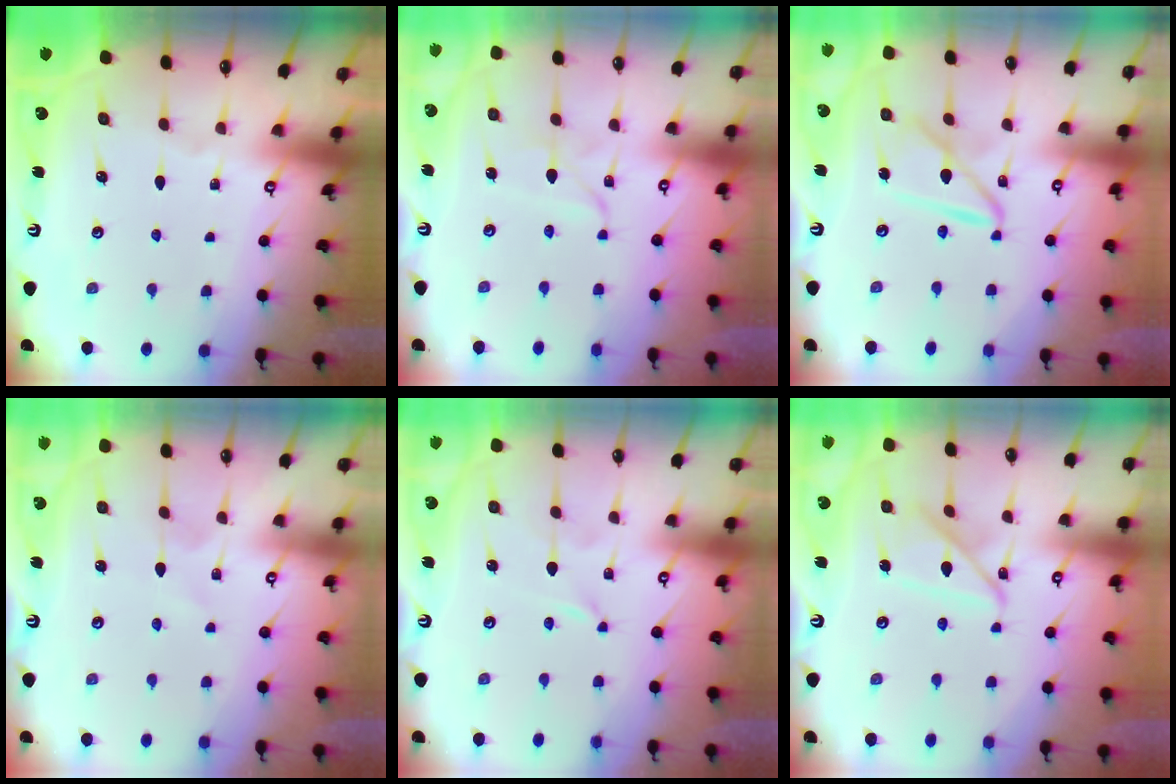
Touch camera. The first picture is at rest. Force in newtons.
{"total": 2.6, "press": 2.6, "slide": 0.2}
{"total": 11.2, "press": 11.1, "slide": 1.2}
{"total": 2.0, "press": 2.0, "slide": 0.3}
{"total": 0.0}
{"total": 12.2, "press": 12.2, "slide": 1.2}